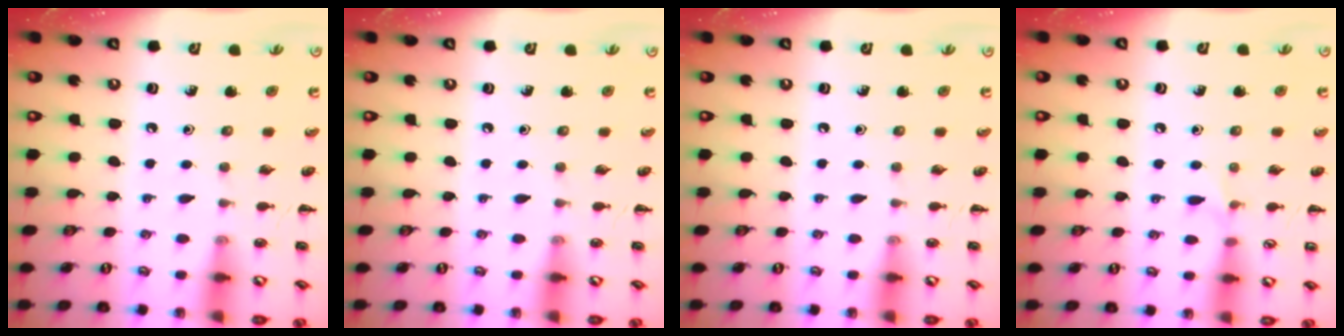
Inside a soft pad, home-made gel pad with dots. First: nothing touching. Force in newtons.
{"total": 0.0}
{"total": 0.0}
{"total": 3.9, "press": 3.6, "slide": 1.5}